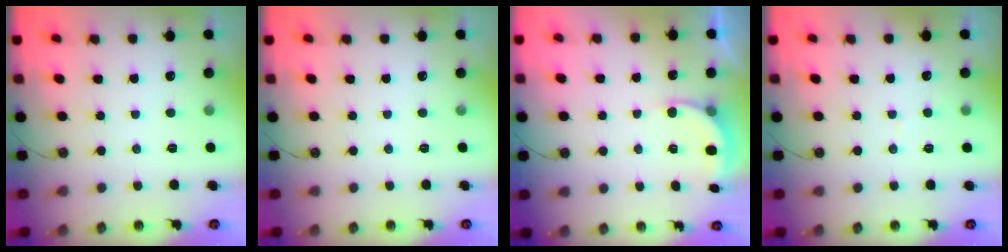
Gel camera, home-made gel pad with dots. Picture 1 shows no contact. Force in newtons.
{"total": 0.0}
{"total": 3.5, "press": 3.1, "slide": 1.6}
{"total": 2.6, "press": 2.6, "slide": 0.2}